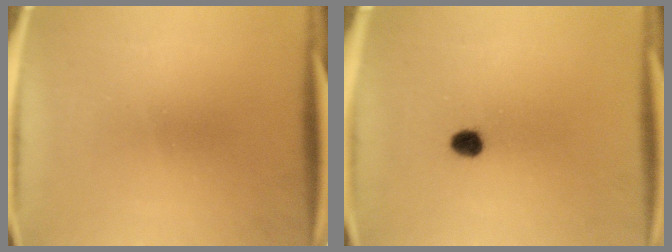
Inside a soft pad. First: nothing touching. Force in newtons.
{"total": 2.8}